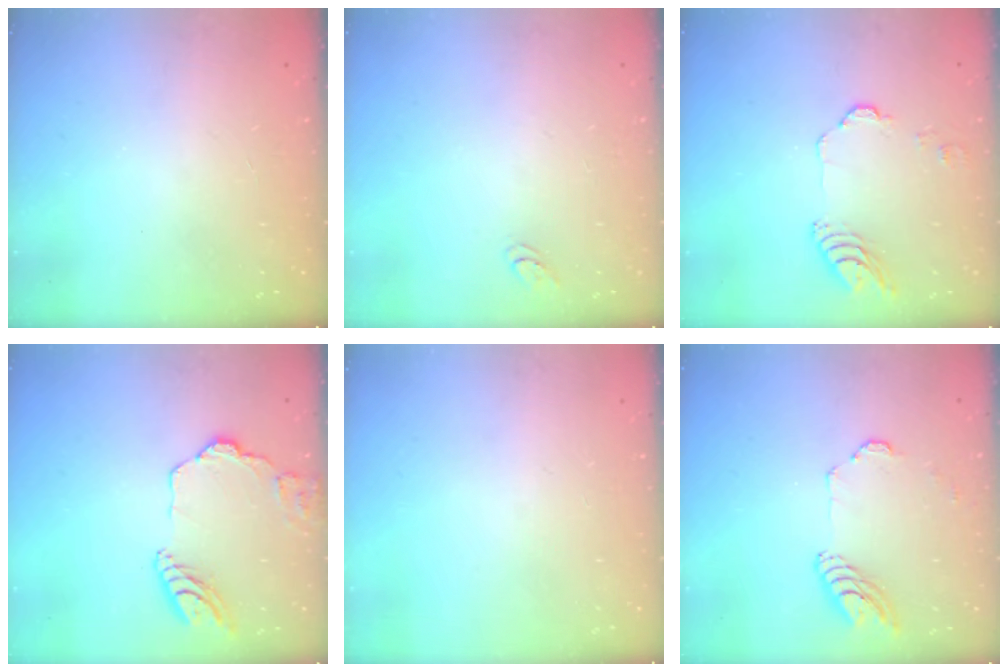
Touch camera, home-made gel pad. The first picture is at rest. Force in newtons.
{"total": 4.2, "press": 4.2, "slide": 0.4}
{"total": 8.3, "press": 8.3, "slide": 0.8}
{"total": 13.1, "press": 13.0, "slide": 1.4}
{"total": 0.0}
{"total": 9.8, "press": 9.7, "slide": 0.7}